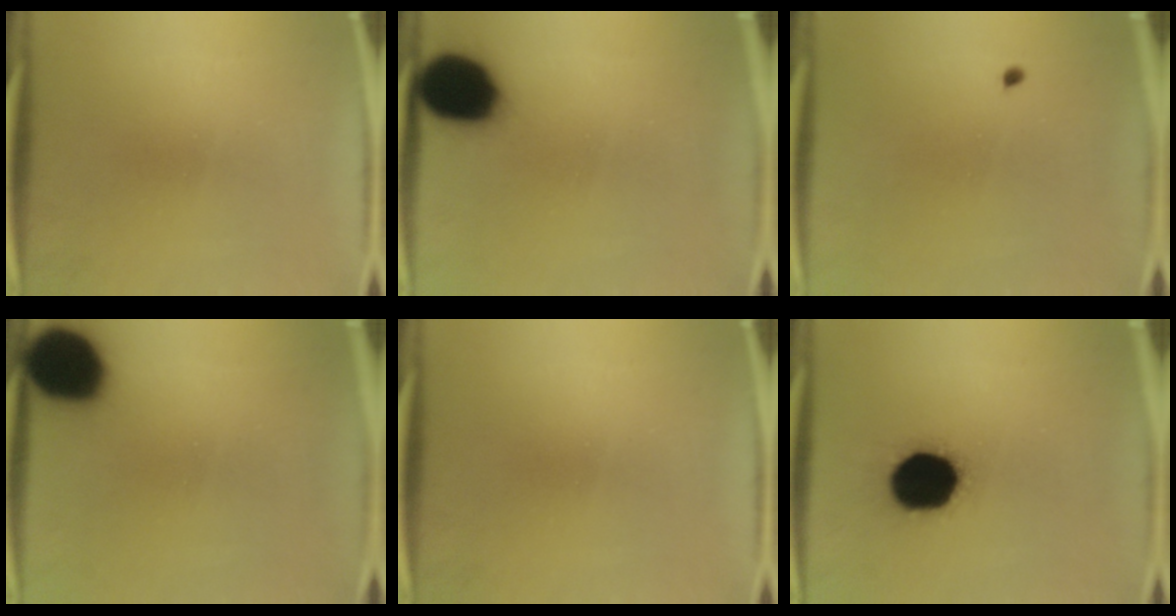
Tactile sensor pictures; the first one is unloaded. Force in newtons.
{"total": 14.7}
{"total": 0.5}
{"total": 17.6}
{"total": 0.0}
{"total": 19.4}